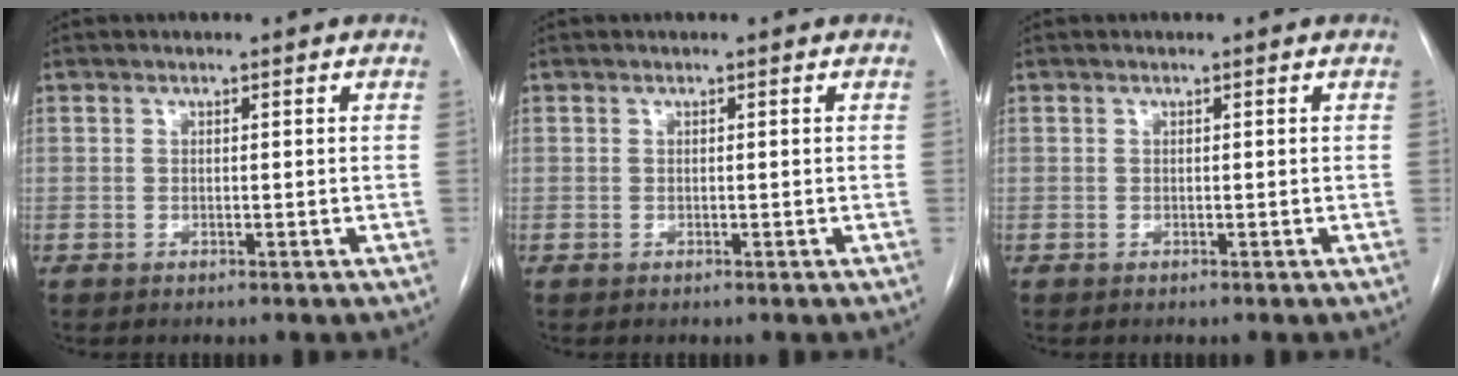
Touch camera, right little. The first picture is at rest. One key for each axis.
{"total": 0.0}
{"total": 0.0}